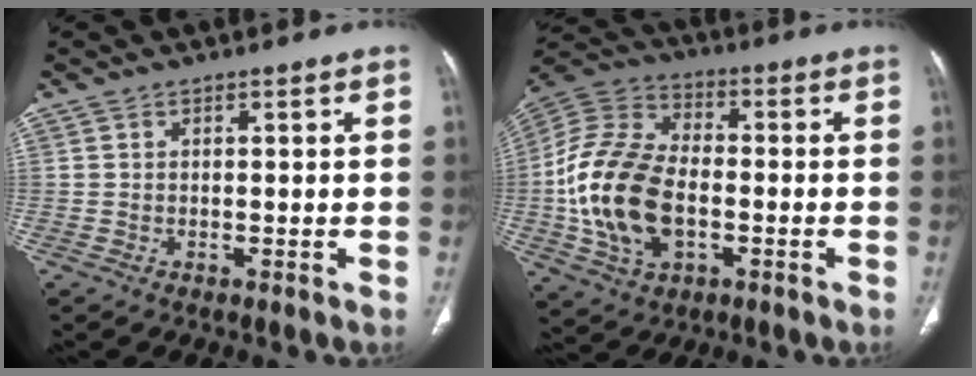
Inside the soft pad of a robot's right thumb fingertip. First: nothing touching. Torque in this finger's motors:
{"motor_torque": [-0.02, 1.34, 1.81, -0.30, 0.16]}